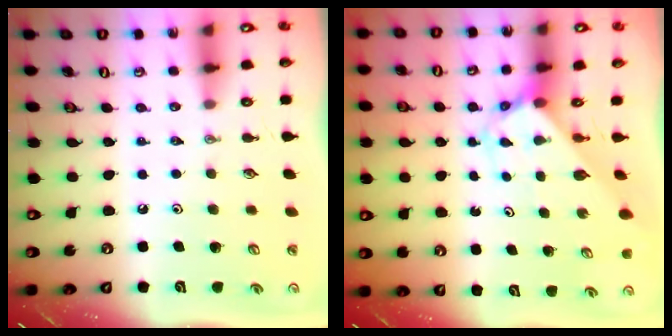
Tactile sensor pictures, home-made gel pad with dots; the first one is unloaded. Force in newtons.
{"total": 2.6, "press": 2.6, "slide": 0.2}